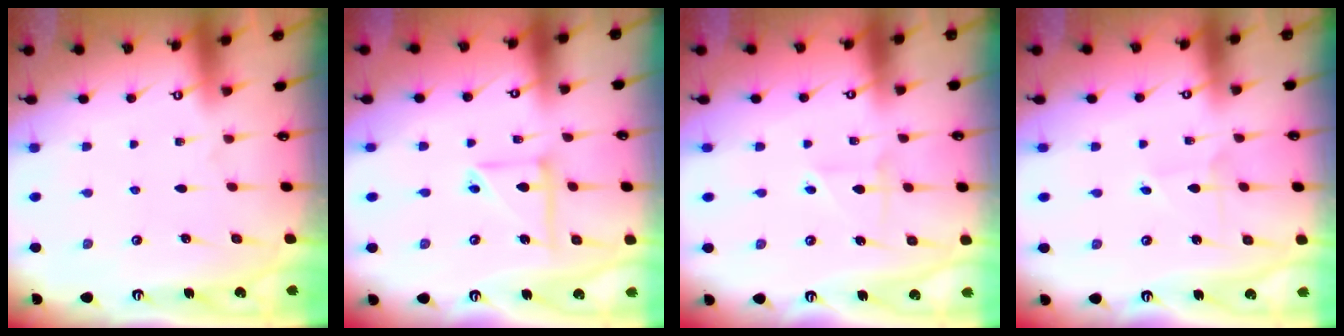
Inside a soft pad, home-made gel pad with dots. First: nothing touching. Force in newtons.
{"total": 8.0, "press": 8.0, "slide": 0.4}
{"total": 2.6, "press": 2.6, "slide": 0.3}
{"total": 2.7, "press": 2.7, "slide": 0.3}